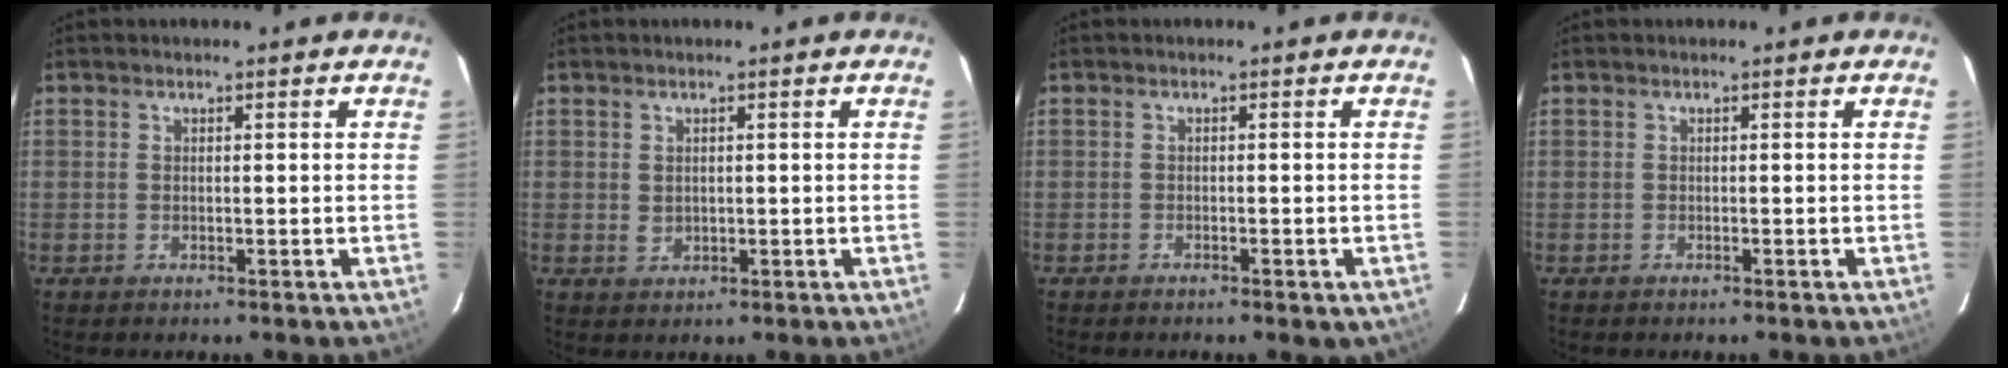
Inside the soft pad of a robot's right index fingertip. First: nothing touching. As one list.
[{"total": 1.5, "force": [0.4, 1.3, 0.7], "torque": [-0.010, 0.003, 0.010]}, {"total": 2.1, "force": [-1.4, 0.8, 1.3], "torque": [-0.026, -0.003, -0.017]}, {"total": 0.0}]